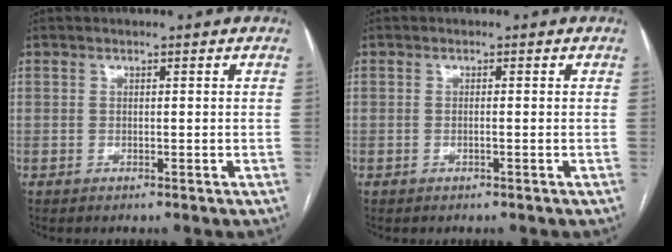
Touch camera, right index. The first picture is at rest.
{"total": 0.0}